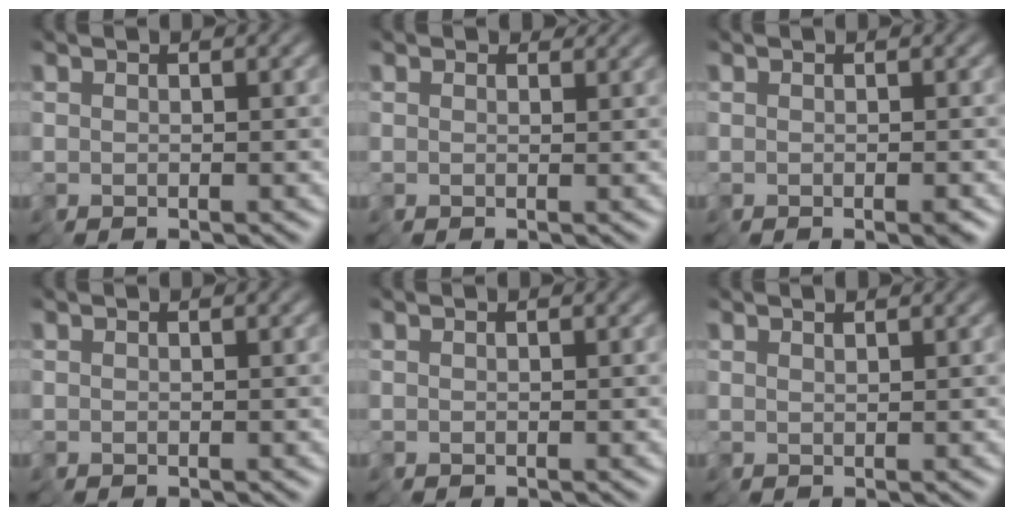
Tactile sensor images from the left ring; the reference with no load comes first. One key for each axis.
{"total": 0.8, "fx": 0.2, "fy": 0.7, "fz": 0.2, "tx": -0.004, "ty": 0.002, "tz": 0.002}
{"total": 1.3, "fx": -0.6, "fy": 0.6, "fz": 1.0, "tx": -0.014, "ty": -0.003, "tz": -0.007}
{"total": 0.0}
{"total": 0.0}
{"total": 0.7, "fx": 0.6, "fy": 0.1, "fz": 0.3, "tx": -0.010, "ty": 0.008, "tz": 0.014}